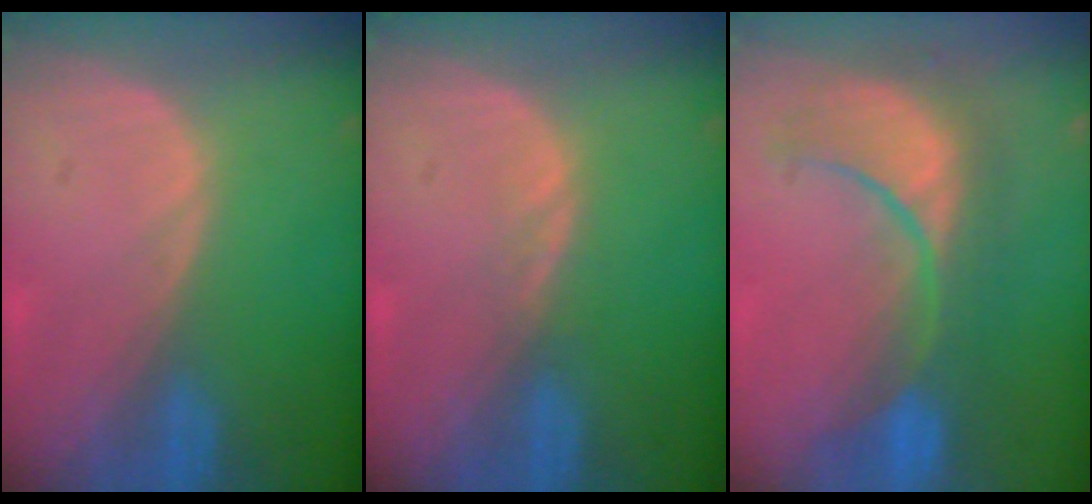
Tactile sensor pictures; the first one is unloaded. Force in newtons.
{"total": 1.1, "press": 1.0, "slide": 0.2}
{"total": 9.6, "press": 9.5, "slide": 1.7}